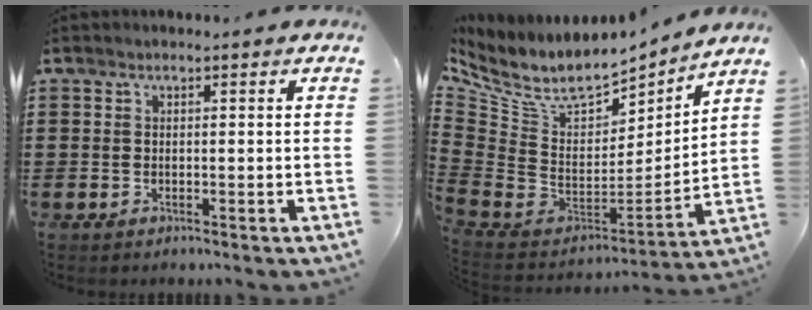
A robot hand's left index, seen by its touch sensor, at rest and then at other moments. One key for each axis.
{"total": 8.9, "fx": 6.3, "fy": 3.9, "fz": 5.0, "tx": -0.126, "ty": -0.053, "tz": 0.108}